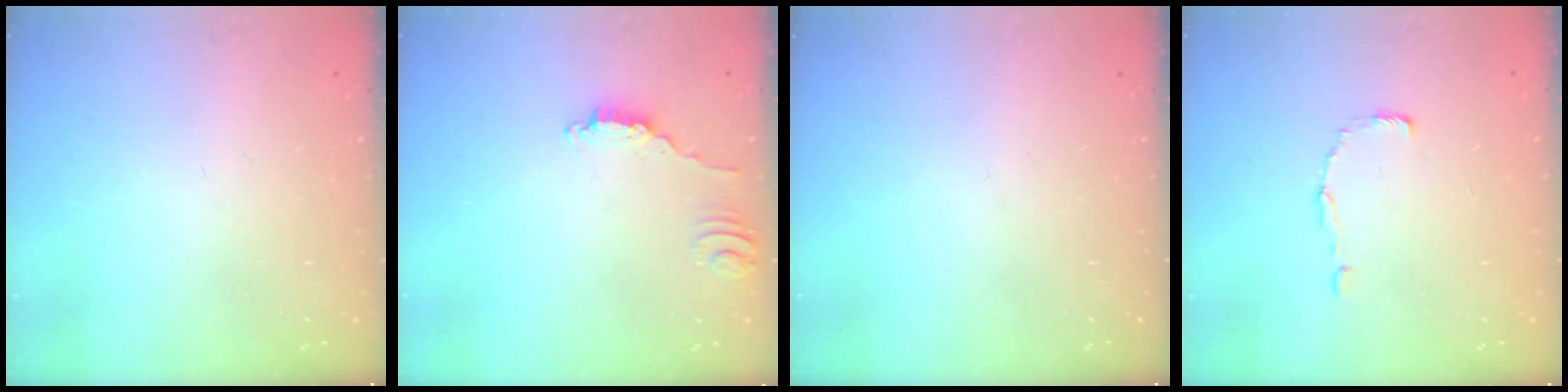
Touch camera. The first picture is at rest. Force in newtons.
{"total": 2.6, "press": 2.6, "slide": 0.2}
{"total": 0.0}
{"total": 0.6, "press": 0.6, "slide": 0.0}